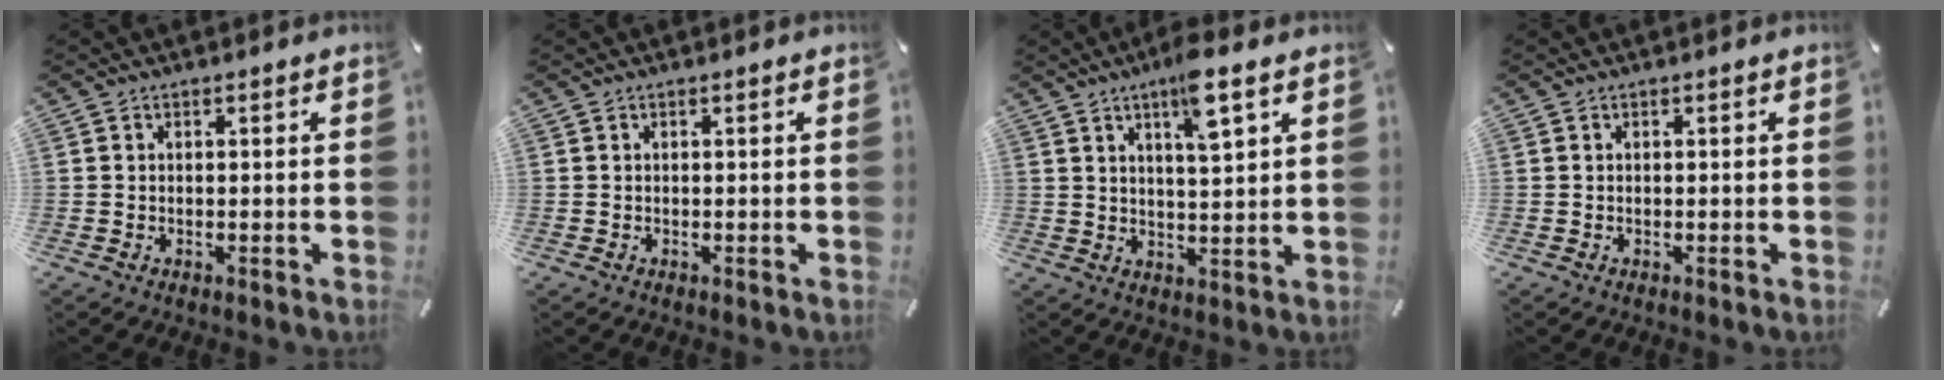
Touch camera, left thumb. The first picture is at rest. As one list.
[{"total": 0.0}, {"total": 8.4, "force": [5.2, 1.9, 6.2], "torque": [-0.102, -0.021, 0.086]}, {"total": 0.0}]